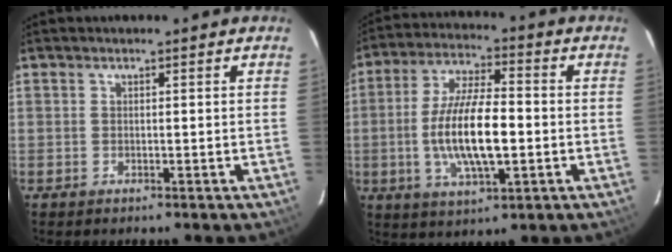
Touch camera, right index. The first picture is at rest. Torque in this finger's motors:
{"motor_torque": [1.17, -0.56, 1.05, 0.21]}